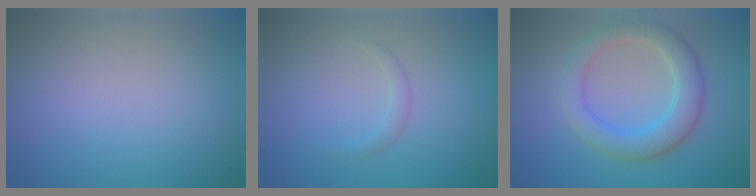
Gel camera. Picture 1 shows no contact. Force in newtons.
{"total": 0.9, "press": 0.9, "slide": 0.0}
{"total": 4.5, "press": 4.5, "slide": 0.1}